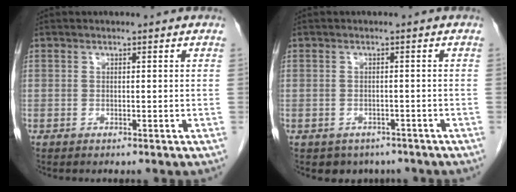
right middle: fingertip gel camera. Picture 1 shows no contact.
{"total": 4.2, "force": [-3.1, 2.7, 0.5], "torque": [-0.003, 0.009, -0.037]}